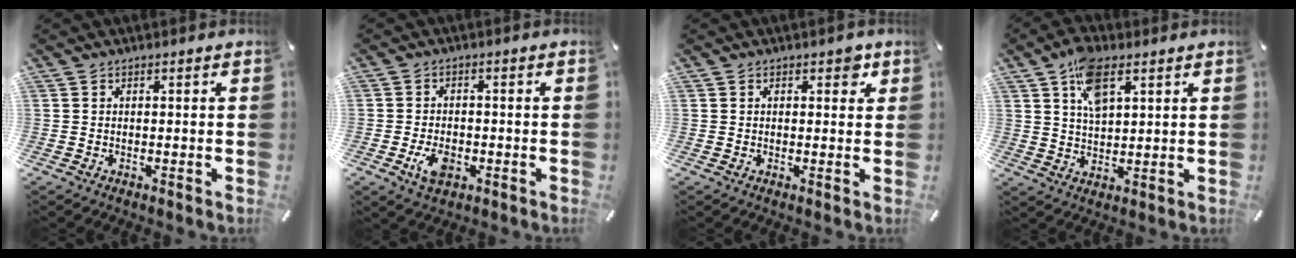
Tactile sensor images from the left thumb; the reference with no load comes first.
{"total": 5.3, "force": [-1.9, 3.5, 3.6], "torque": [-0.070, 0.002, -0.037]}
{"total": 2.4, "force": [1.0, 1.5, 1.6], "torque": [-0.011, -0.002, 0.010]}
{"total": 8.7, "force": [4.5, 4.3, 6.0], "torque": [-0.112, -0.007, 0.082]}